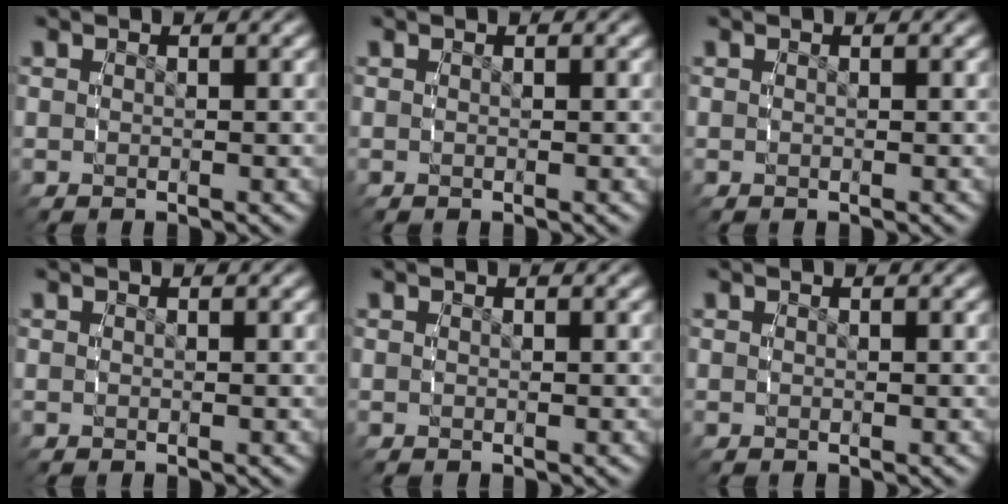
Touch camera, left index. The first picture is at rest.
{"total": 0.0}
{"total": 0.0}
{"total": 0.0}
{"total": 0.0}
{"total": 0.0}